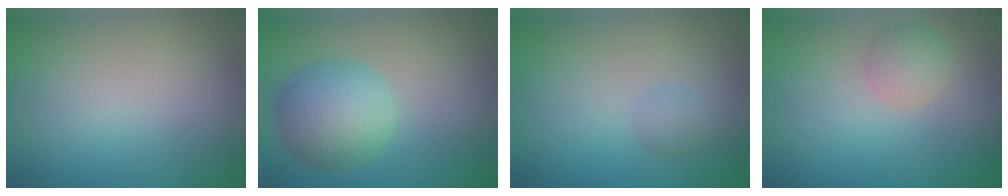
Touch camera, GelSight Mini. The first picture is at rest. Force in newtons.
{"total": 5.2, "press": 5.2, "slide": 0.2}
{"total": 1.0, "press": 1.0, "slide": 0.0}
{"total": 1.9, "press": 1.9, "slide": 0.1}